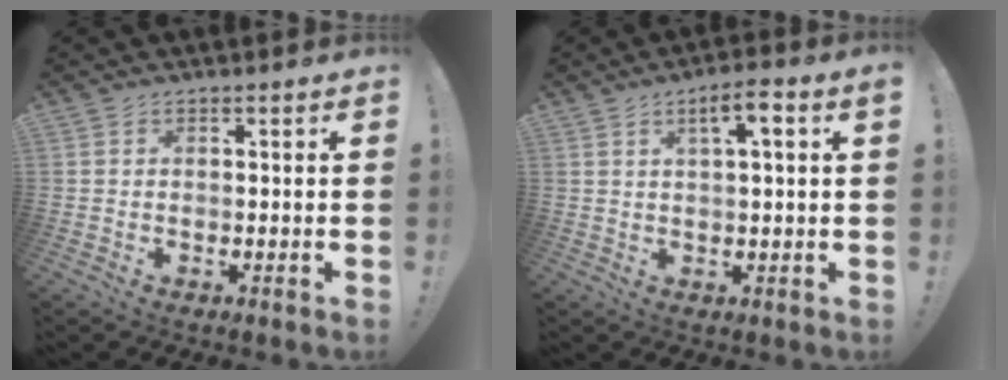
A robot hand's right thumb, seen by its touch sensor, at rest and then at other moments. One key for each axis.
{"total": 5.7, "fx": 2.4, "fy": 0.5, "fz": 5.2, "tx": -0.080, "ty": -0.005, "tz": 0.033}